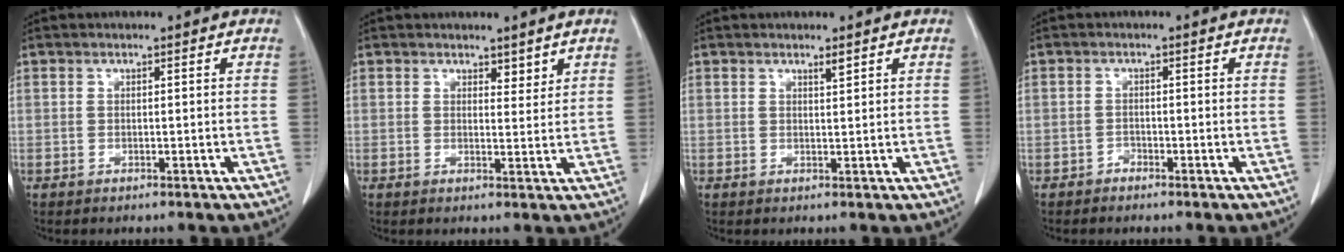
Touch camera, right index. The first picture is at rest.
{"total": 2.1, "force": [1.7, 0.9, 0.8], "torque": [-0.006, -0.008, 0.024]}
{"total": 1.0, "force": [0.8, 0.0, 0.6], "torque": [-0.012, -0.006, 0.013]}
{"total": 1.0, "force": [-0.8, 0.6, 0.0], "torque": [0.005, 0.004, -0.019]}